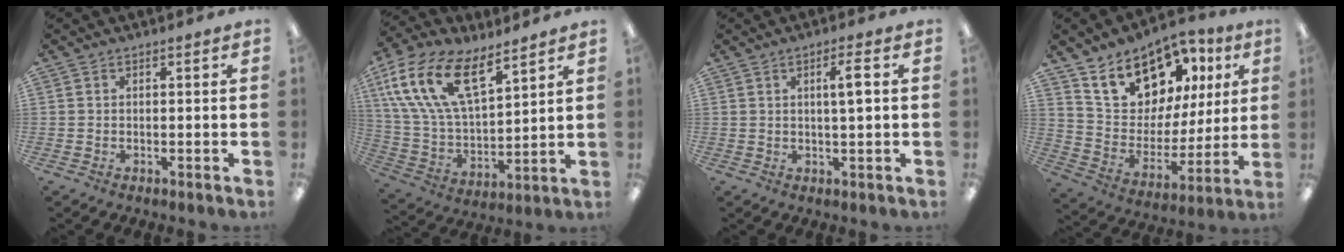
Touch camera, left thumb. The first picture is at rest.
{"total": 20.5, "force": [10.9, 10.5, 13.9], "torque": [-0.295, -0.045, 0.196]}
{"total": 4.1, "force": [1.2, 0.8, 3.9], "torque": [-0.069, 0.000, 0.016]}
{"total": 17.5, "force": [12.2, 10.5, 6.9], "torque": [-0.136, -0.072, 0.225]}